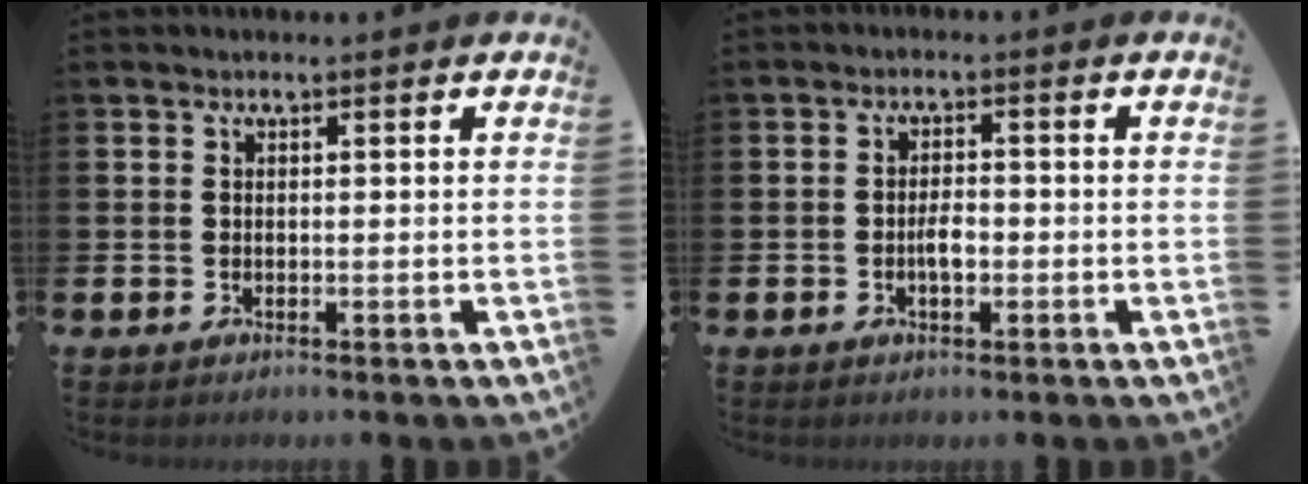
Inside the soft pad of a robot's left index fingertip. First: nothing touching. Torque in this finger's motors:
{"motor_torque": [0.04, 0.11, 0.03, 0.06]}